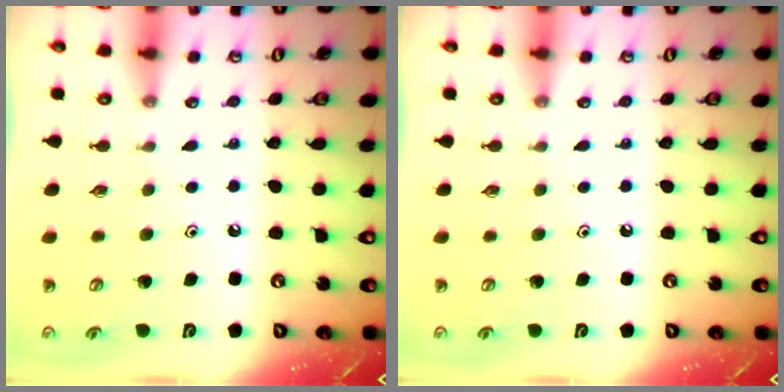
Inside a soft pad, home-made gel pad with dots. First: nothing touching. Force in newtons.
{"total": 0.0}